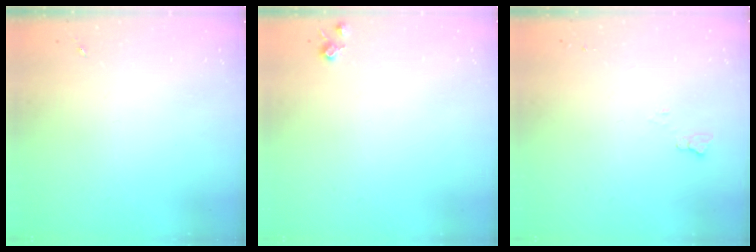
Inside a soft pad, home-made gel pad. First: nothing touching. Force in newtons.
{"total": 5.7, "press": 5.6, "slide": 0.9}
{"total": 4.6, "press": 4.5, "slide": 0.6}